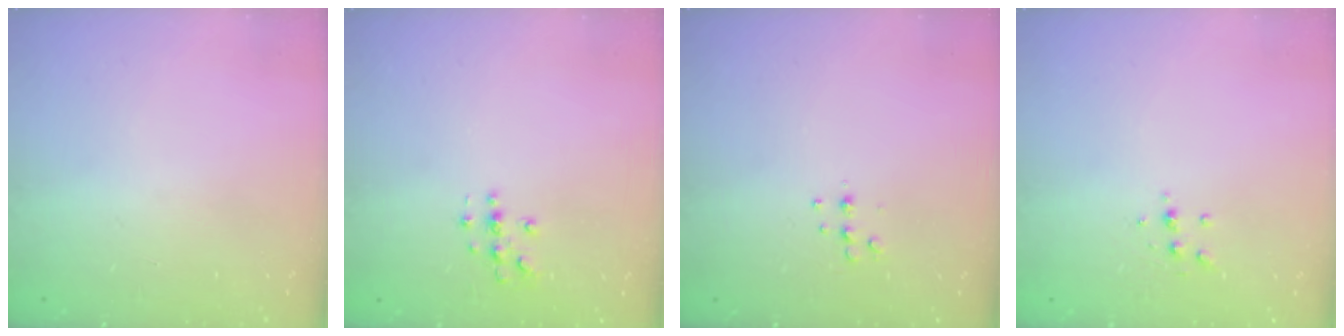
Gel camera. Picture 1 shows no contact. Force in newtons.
{"total": 3.0, "press": 3.0, "slide": 0.3}
{"total": 5.3, "press": 5.2, "slide": 0.8}
{"total": 4.4, "press": 4.4, "slide": 0.7}